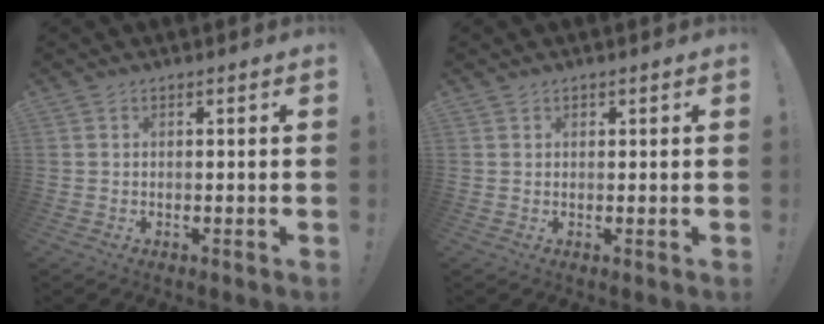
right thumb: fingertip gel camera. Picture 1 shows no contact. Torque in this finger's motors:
{"motor_torque": [0.11, 0.06, 0.08, -0.15, 0.00]}